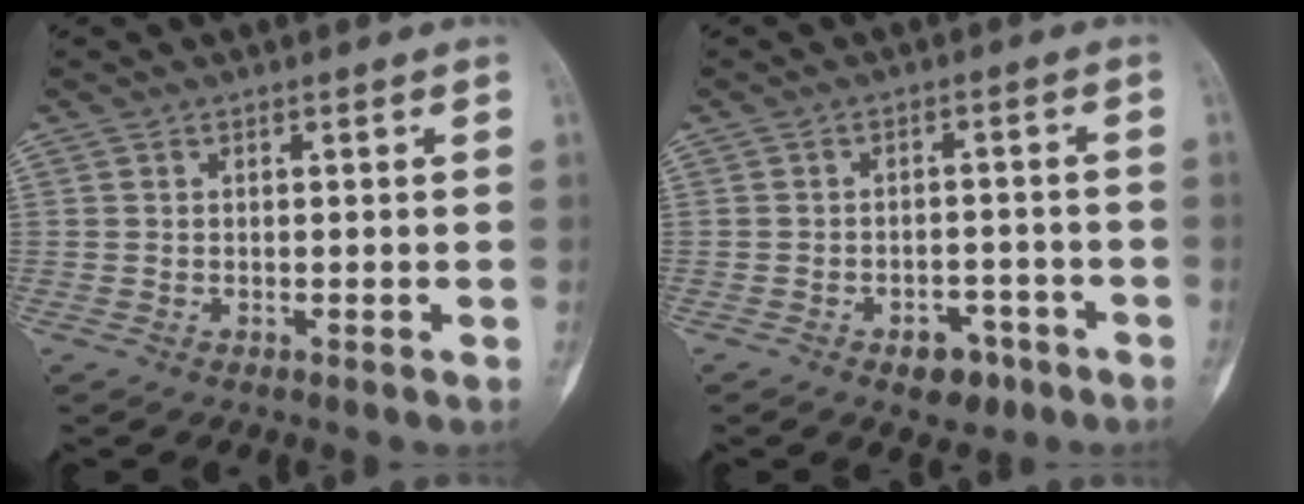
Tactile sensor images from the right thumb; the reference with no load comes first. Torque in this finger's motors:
{"motor_torque": [0.46, 0.38, 0.29, -0.23, 0.15]}